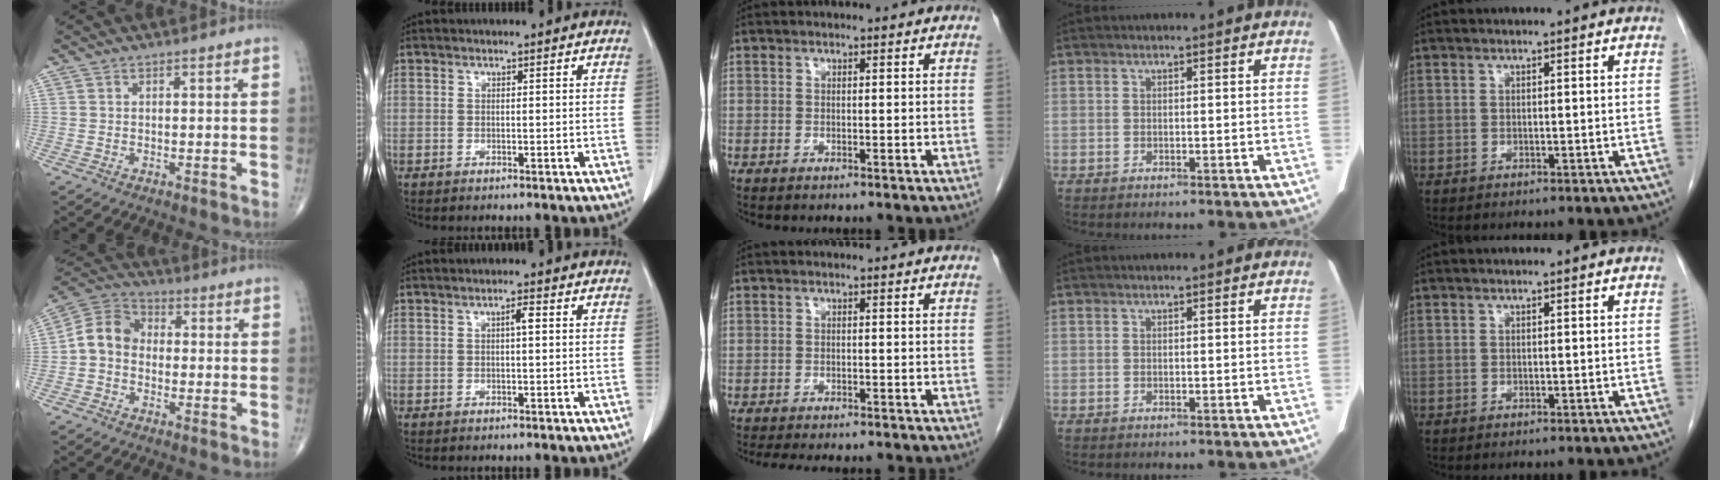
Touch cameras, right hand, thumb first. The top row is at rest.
{"thumb": {"total": 8.1, "force": [-1.0, 6.9, 4.2], "torque": [-0.058, 0.034, -0.036]}, "index": {"total": 1.3, "force": [0.1, 0.1, 1.3], "torque": [-0.022, 0.004, 0.001]}, "middle": {"total": 9.2, "force": [-8.1, 1.9, 4.0], "torque": [-0.054, -0.010, -0.105]}}